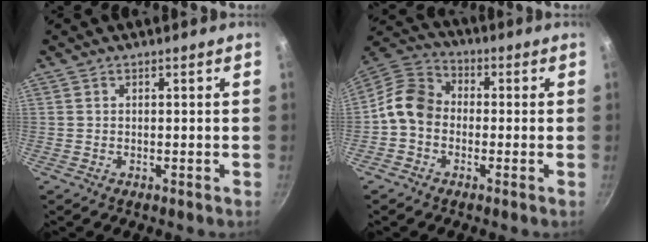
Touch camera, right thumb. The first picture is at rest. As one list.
[{"total": 8.8, "force": [-1.6, 7.1, 5.0], "torque": [-0.071, 0.033, -0.054]}]